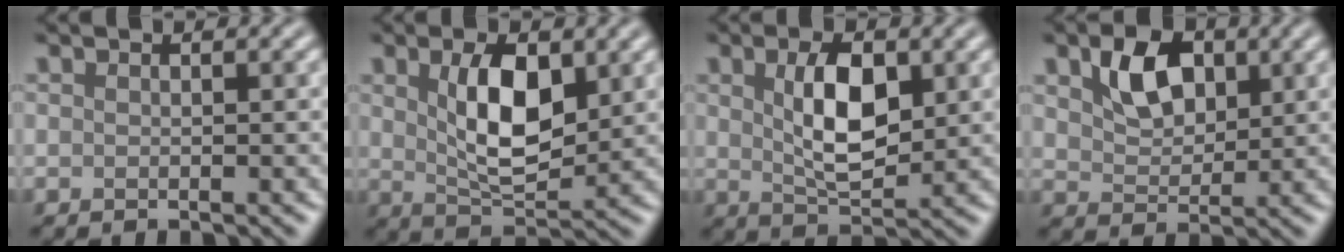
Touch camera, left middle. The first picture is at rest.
{"total": 6.0, "force": [1.5, 2.8, 5.1], "torque": [-0.099, -0.001, 0.031]}
{"total": 5.3, "force": [1.1, 2.4, 4.5], "torque": [-0.089, 0.000, 0.023]}
{"total": 4.3, "force": [1.8, 2.8, 2.7], "torque": [-0.057, 0.003, 0.032]}